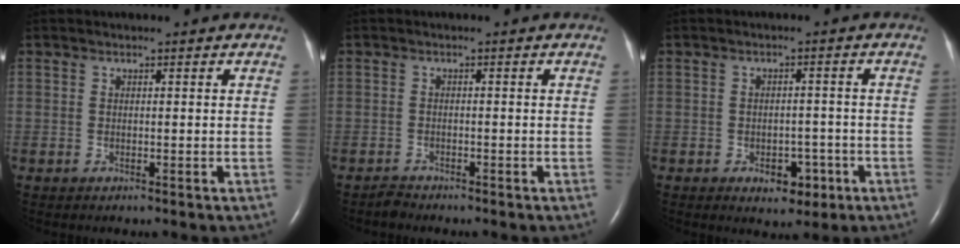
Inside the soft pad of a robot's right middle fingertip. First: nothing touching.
{"total": 1.1, "force": [-1.1, 0.2, -0.1], "torque": [-0.004, -0.005, -0.021]}
{"total": 4.4, "force": [-2.1, 2.6, 2.8], "torque": [-0.032, 0.006, -0.022]}